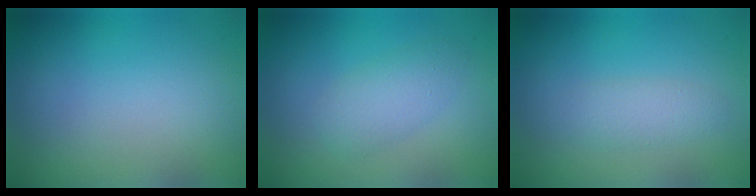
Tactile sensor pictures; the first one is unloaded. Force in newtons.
{"total": 2.7, "press": 2.7, "slide": 0.1}
{"total": 1.9, "press": 1.9, "slide": 0.1}